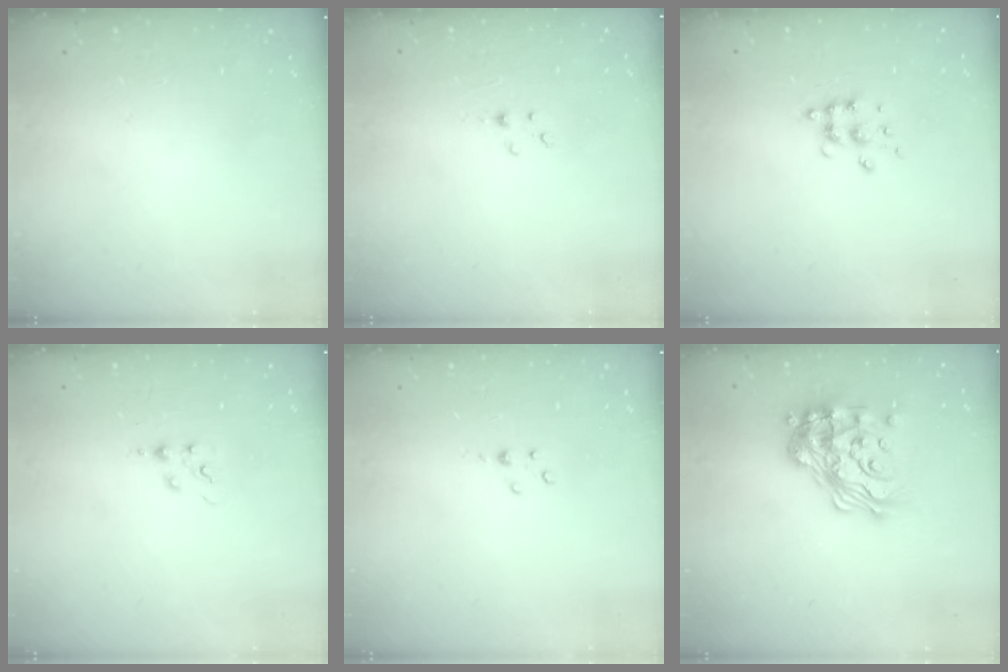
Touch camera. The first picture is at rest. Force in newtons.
{"total": 1.0, "press": 1.0, "slide": 0.2}
{"total": 6.5, "press": 6.5, "slide": 0.6}
{"total": 4.1, "press": 4.1, "slide": 0.5}
{"total": 2.2, "press": 2.2, "slide": 0.4}
{"total": 22.2, "press": 22.1, "slide": 1.6}